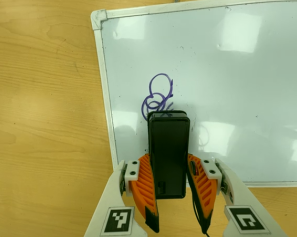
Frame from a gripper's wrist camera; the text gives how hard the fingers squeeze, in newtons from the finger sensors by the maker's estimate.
{"total": 6.9, "left": 6.0, "right": 7.8}